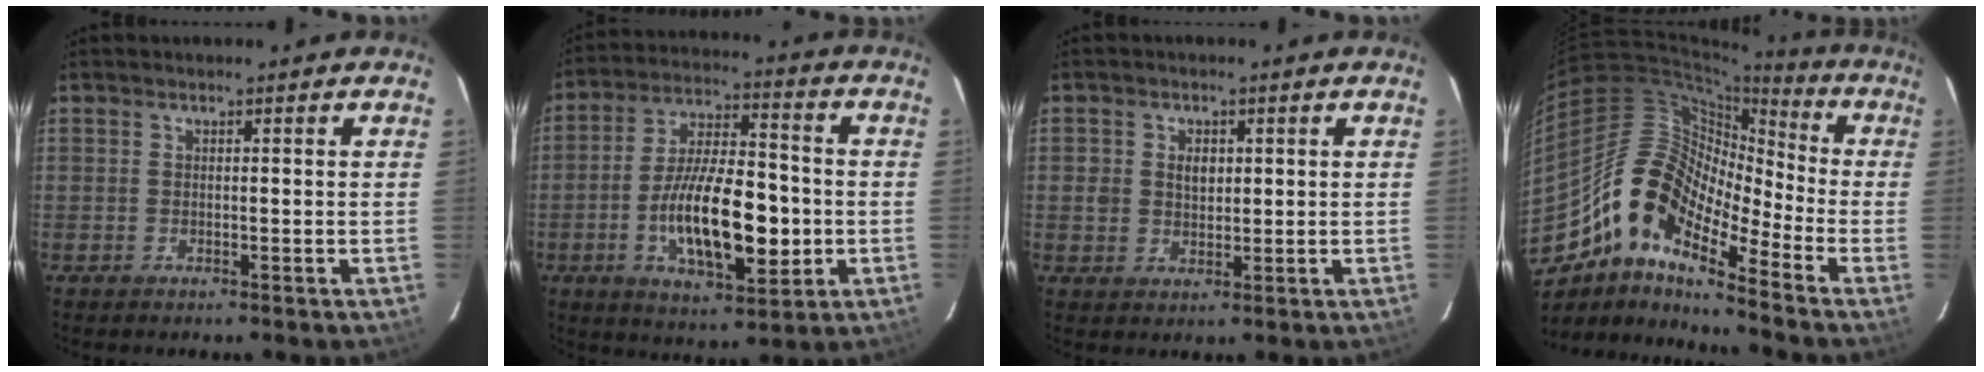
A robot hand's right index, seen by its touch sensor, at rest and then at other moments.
{"total": 16.9, "force": [-3.7, 6.5, 15.2], "torque": [-0.281, -0.002, -0.058]}
{"total": 3.3, "force": [0.6, 2.7, 1.8], "torque": [-0.029, 0.006, 0.011]}
{"total": 14.7, "force": [-9.4, 5.5, 9.9], "torque": [-0.160, 0.009, -0.196]}